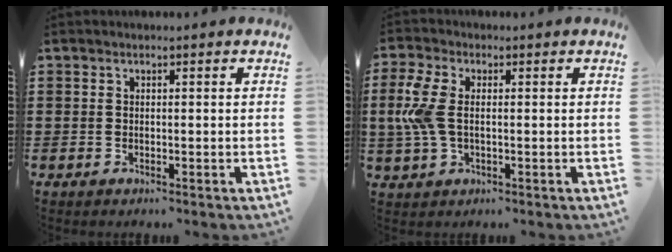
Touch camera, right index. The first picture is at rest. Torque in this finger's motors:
{"motor_torque": [1.26, -0.06, 0.31, 0.16]}